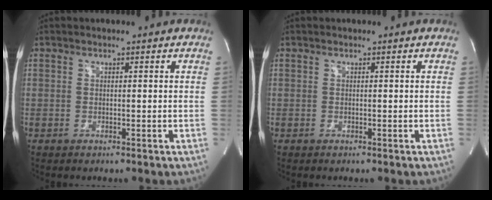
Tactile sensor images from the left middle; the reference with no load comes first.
{"total": 0.0}